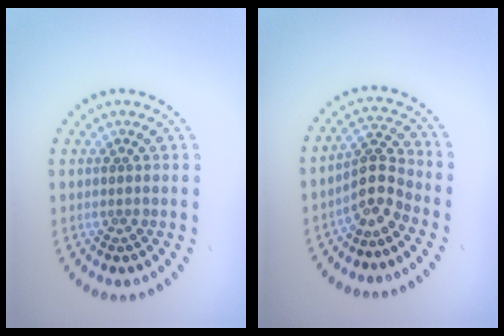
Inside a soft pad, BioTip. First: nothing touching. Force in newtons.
{"total": 3.0, "press": 2.3, "slide": 1.9}